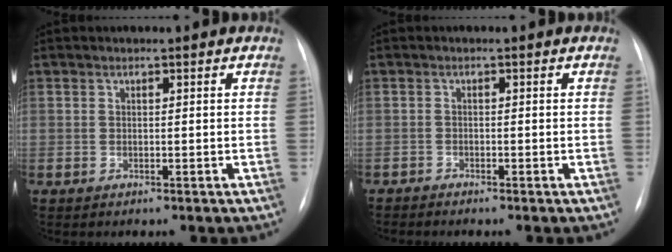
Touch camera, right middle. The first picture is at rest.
{"total": 0.9, "force": [-0.9, 0.0, -0.2], "torque": [-0.002, -0.004, -0.019]}